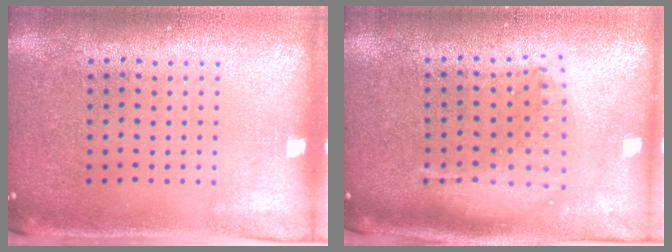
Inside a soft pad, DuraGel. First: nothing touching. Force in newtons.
{"total": 1.8, "press": 1.6, "slide": 1.0}